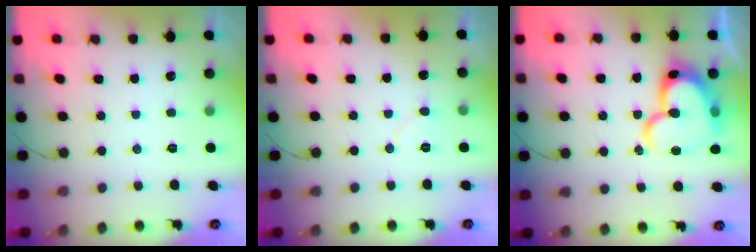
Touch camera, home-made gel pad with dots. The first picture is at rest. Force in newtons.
{"total": 4.3, "press": 4.3, "slide": 0.5}
{"total": 19.9, "press": 19.8, "slide": 2.3}